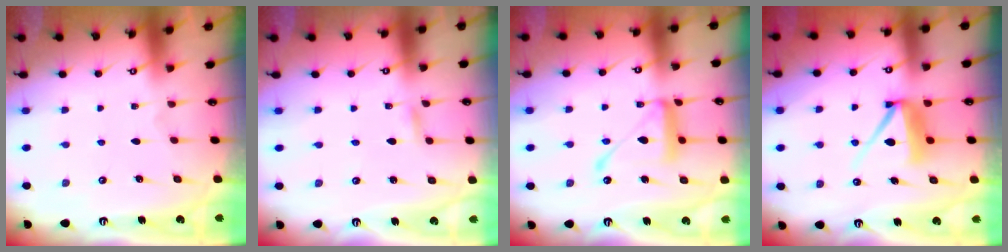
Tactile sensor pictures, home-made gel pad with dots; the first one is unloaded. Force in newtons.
{"total": 1.4, "press": 1.4, "slide": 0.0}
{"total": 17.2, "press": 17.1, "slide": 1.5}
{"total": 11.2, "press": 11.2, "slide": 0.7}